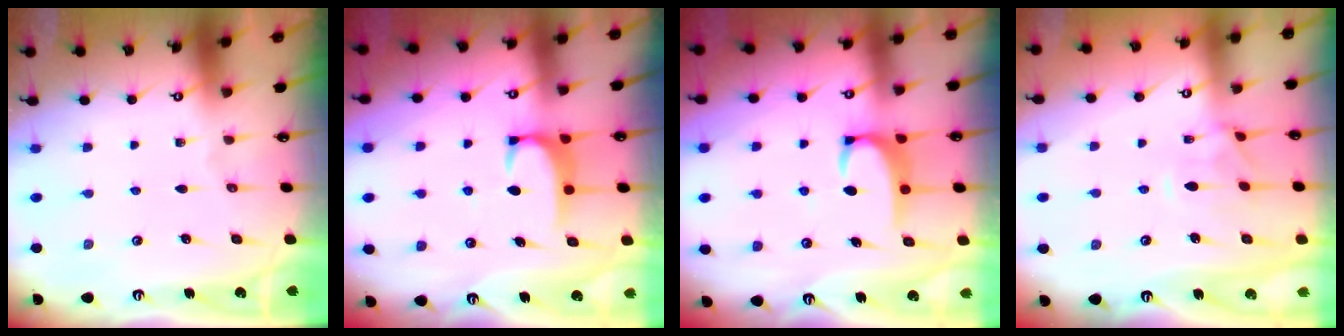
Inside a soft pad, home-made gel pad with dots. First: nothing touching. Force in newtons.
{"total": 1.9, "press": 1.8, "slide": 0.7}
{"total": 3.5, "press": 3.5, "slide": 0.3}
{"total": 1.9, "press": 1.7, "slide": 0.9}